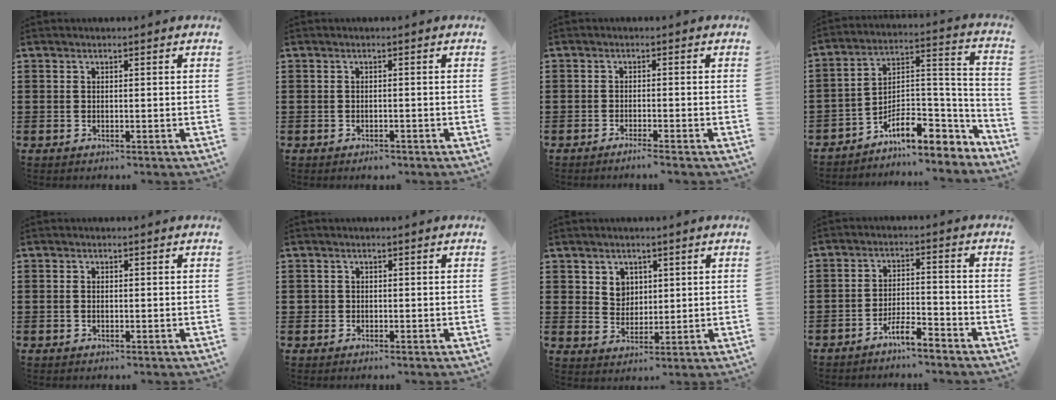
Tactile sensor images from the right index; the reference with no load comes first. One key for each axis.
{"total": 0.8, "fx": -0.7, "fy": 0.3, "fz": 0.1, "tx": -0.006, "ty": 0.000, "tz": -0.016}
{"total": 1.5, "fx": -1.3, "fy": -0.3, "fz": 0.7, "tx": -0.011, "ty": -0.003, "tz": -0.024}
{"total": 8.5, "fx": -5.8, "fy": 3.9, "fz": 4.7, "tx": -0.080, "ty": 0.002, "tz": -0.107}
{"total": 0.7, "fx": -0.1, "fy": 0.3, "fz": 0.7, "tx": -0.017, "ty": -0.001, "tz": -0.001}
{"total": 0.7, "fx": -0.2, "fy": 0.7, "fz": 0.0, "tx": -0.002, "ty": 0.004, "tz": -0.006}
{"total": 3.8, "fx": 1.9, "fy": 3.2, "fz": 1.0, "tx": -0.025, "ty": 0.007, "tz": 0.034}
{"total": 4.5, "fx": -3.9, "fy": 0.5, "fz": 2.2, "tx": -0.048, "ty": 0.006, "tz": -0.078}